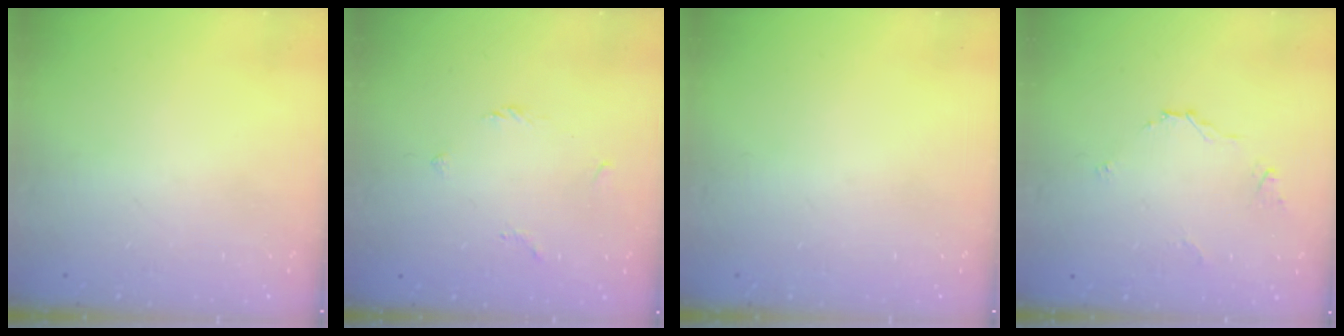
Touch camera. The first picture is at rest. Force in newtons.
{"total": 2.0, "press": 1.9, "slide": 0.6}
{"total": 0.0}
{"total": 3.9, "press": 3.9, "slide": 0.4}